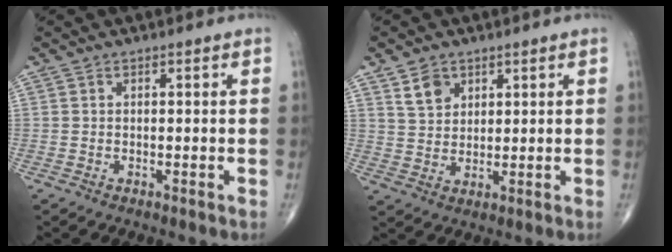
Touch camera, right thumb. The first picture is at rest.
{"total": 6.6, "force": [4.0, 4.6, 2.6], "torque": [-0.028, -0.023, 0.082]}